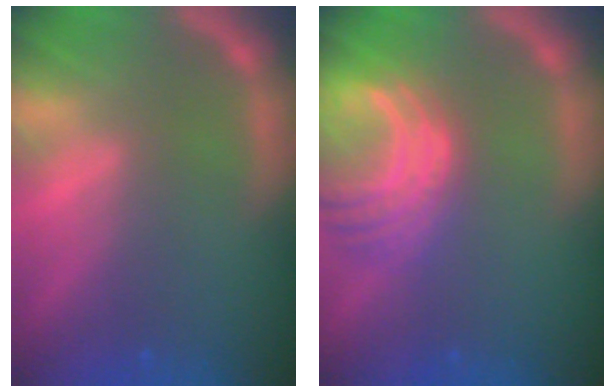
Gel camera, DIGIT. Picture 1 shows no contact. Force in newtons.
{"total": 7.0}